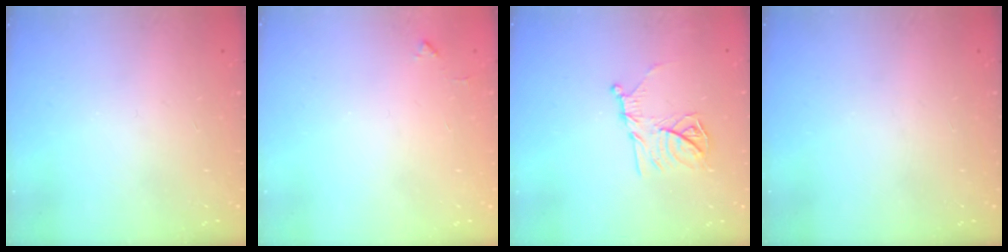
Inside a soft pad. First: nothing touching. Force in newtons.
{"total": 3.7, "press": 3.7, "slide": 0.5}
{"total": 11.7, "press": 11.7, "slide": 0.4}
{"total": 0.0}